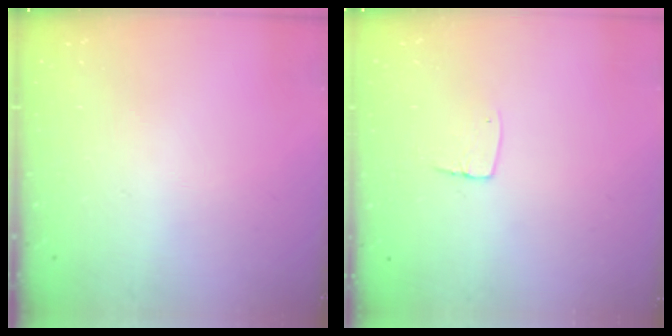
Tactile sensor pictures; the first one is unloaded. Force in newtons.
{"total": 5.3, "press": 5.3, "slide": 0.4}